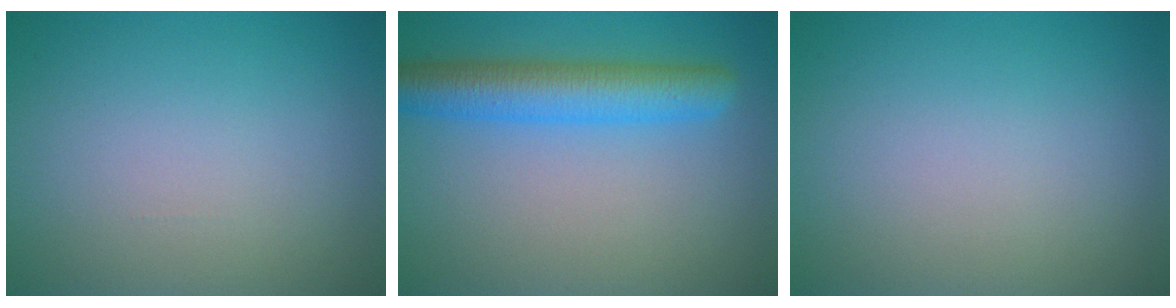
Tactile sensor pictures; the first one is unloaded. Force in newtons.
{"total": 5.7, "press": 5.7, "slide": 0.2}
{"total": 0.0}